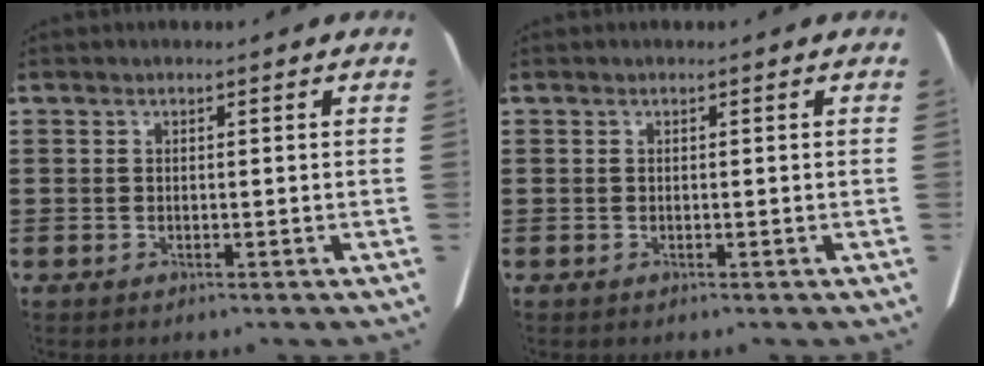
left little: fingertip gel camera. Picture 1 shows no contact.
{"total": 0.0}